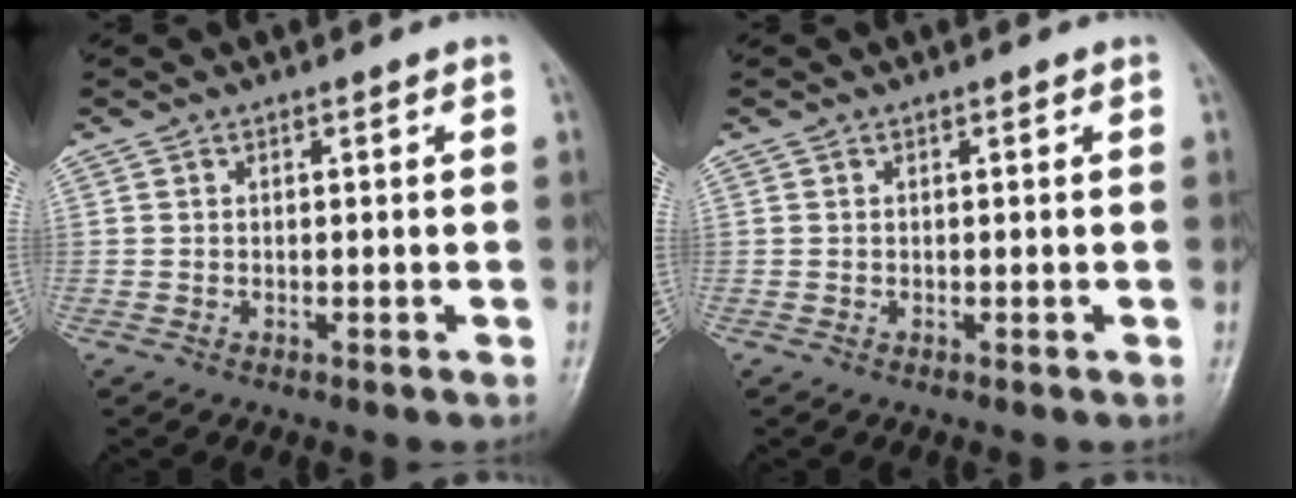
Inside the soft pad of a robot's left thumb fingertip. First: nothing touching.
{"total": 0.0}